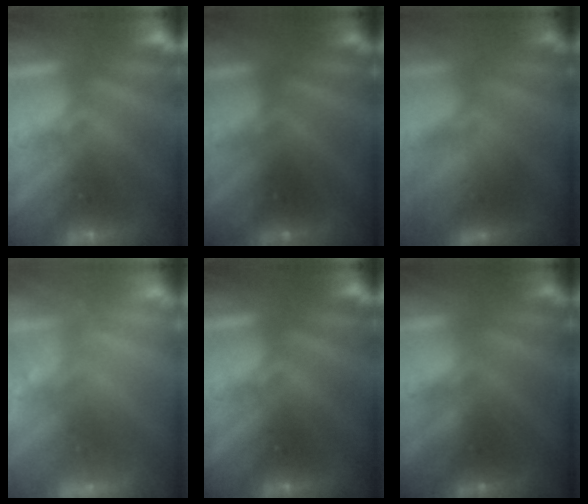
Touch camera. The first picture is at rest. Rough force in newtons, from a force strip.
{"total": 2.4}
{"total": 3.6}
{"total": 2.5}
{"total": 0.0}
{"total": 2.2}